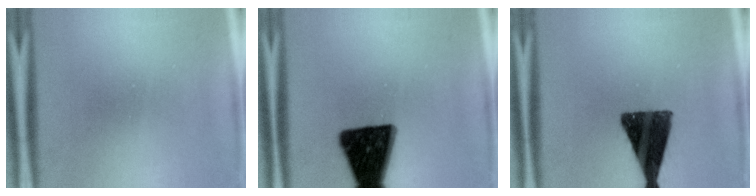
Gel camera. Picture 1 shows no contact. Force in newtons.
{"total": 16.7}
{"total": 14.2}